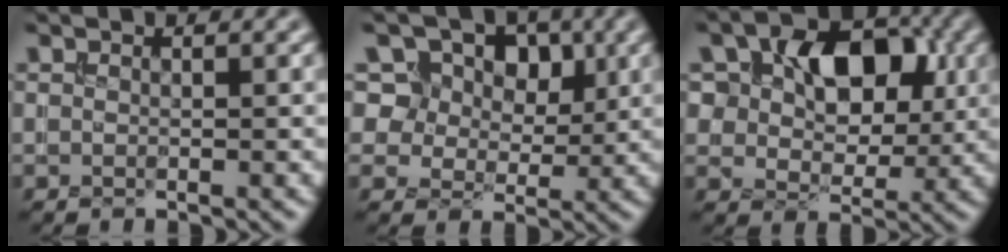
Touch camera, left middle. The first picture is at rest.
{"total": 11.1, "force": [5.9, 7.9, 5.0], "torque": [-0.105, 0.009, 0.105]}
{"total": 9.0, "force": [2.7, 6.0, 6.1], "torque": [-0.102, 0.005, 0.039]}